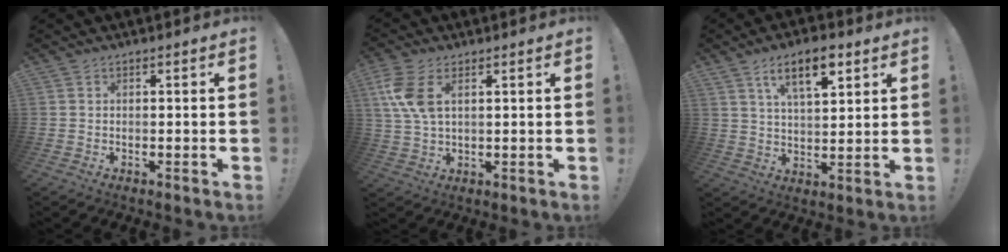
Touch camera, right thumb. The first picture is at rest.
{"total": 9.1, "force": [3.1, 4.6, 7.2], "torque": [-0.155, -0.009, 0.056]}
{"total": 10.8, "force": [5.9, 4.2, 8.0], "torque": [-0.128, -0.015, 0.101]}